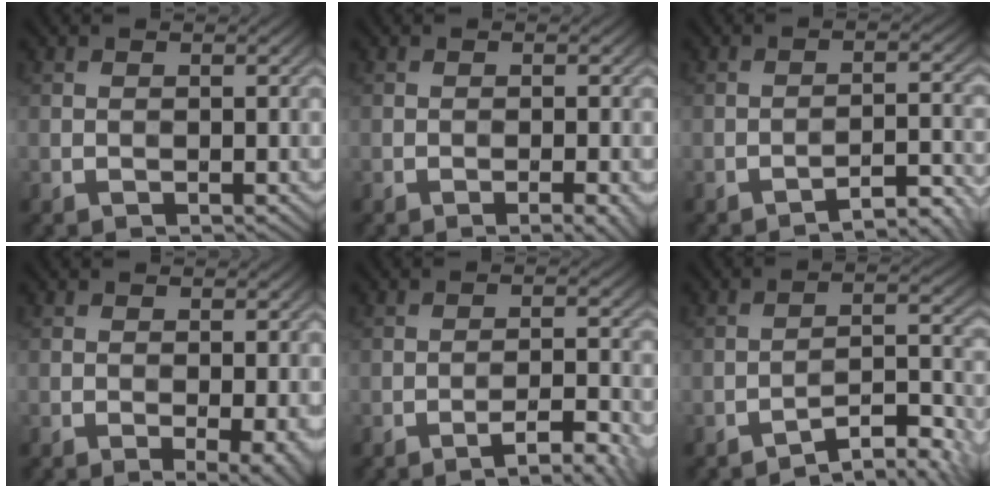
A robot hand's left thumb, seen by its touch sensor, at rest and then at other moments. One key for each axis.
{"total": 2.2, "fx": -1.1, "fy": 0.3, "fz": 1.9, "tx": -0.026, "ty": 0.004, "tz": -0.018}
{"total": 4.3, "fx": -3.7, "fy": 0.5, "fz": 2.2, "tx": -0.026, "ty": 0.018, "tz": -0.055}
{"total": 3.1, "fx": -0.8, "fy": 0.8, "fz": 2.8, "tx": -0.042, "ty": -0.007, "tz": -0.010}
{"total": 5.6, "fx": -3.7, "fy": 0.9, "fz": 4.0, "tx": -0.058, "ty": 0.015, "tz": -0.055}
{"total": 6.6, "fx": -5.3, "fy": 1.2, "fz": 3.7, "tx": -0.056, "ty": 0.014, "tz": -0.089}